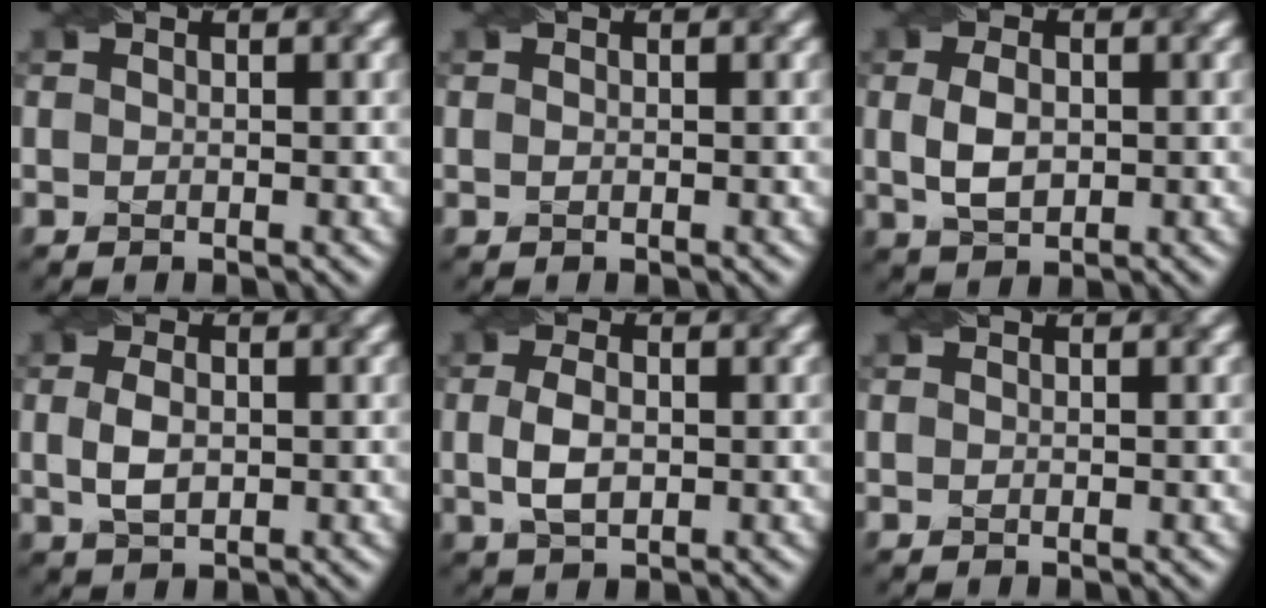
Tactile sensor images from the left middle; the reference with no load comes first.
{"total": 0.0}
{"total": 3.1, "force": [0.1, 2.0, 2.4], "torque": [-0.058, 0.002, 0.007]}
{"total": 2.5, "force": [0.0, 1.4, 2.0], "torque": [-0.050, 0.003, 0.002]}
{"total": 2.9, "force": [-0.1, 1.6, 2.3], "torque": [-0.056, 0.003, 0.000]}
{"total": 0.0}